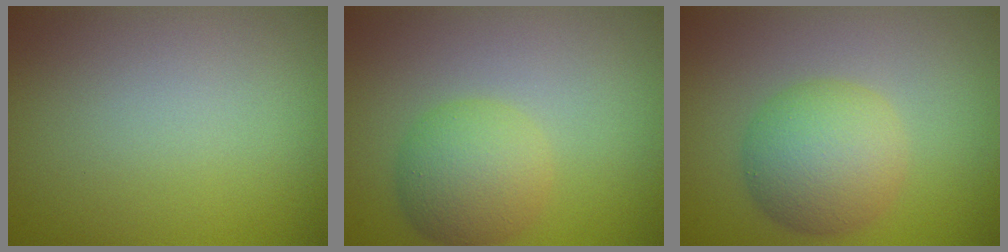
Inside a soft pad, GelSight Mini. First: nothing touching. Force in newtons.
{"total": 4.0, "press": 4.0, "slide": 0.1}
{"total": 5.1, "press": 5.1, "slide": 0.1}